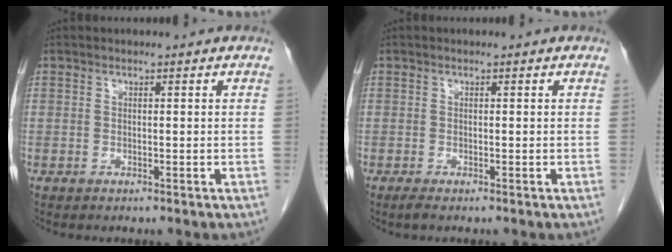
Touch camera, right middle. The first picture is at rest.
{"total": 0.8, "force": [-0.6, 0.0, 0.5], "torque": [-0.017, -0.005, -0.011]}